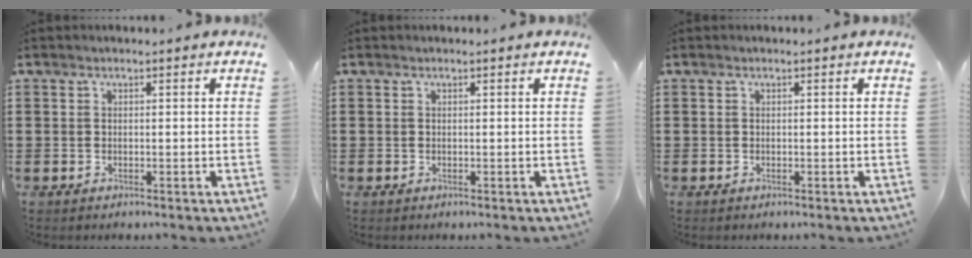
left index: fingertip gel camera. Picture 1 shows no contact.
{"total": 0.0}
{"total": 0.0}